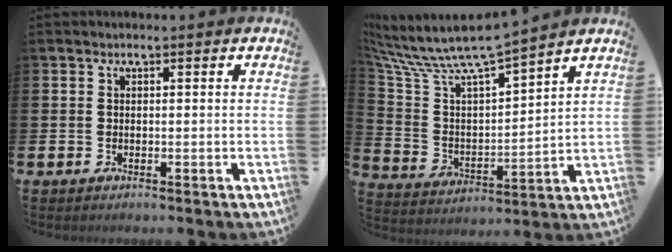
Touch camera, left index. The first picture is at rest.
{"total": 8.6, "force": [7.9, 1.1, 3.2], "torque": [-0.106, -0.059, 0.132]}